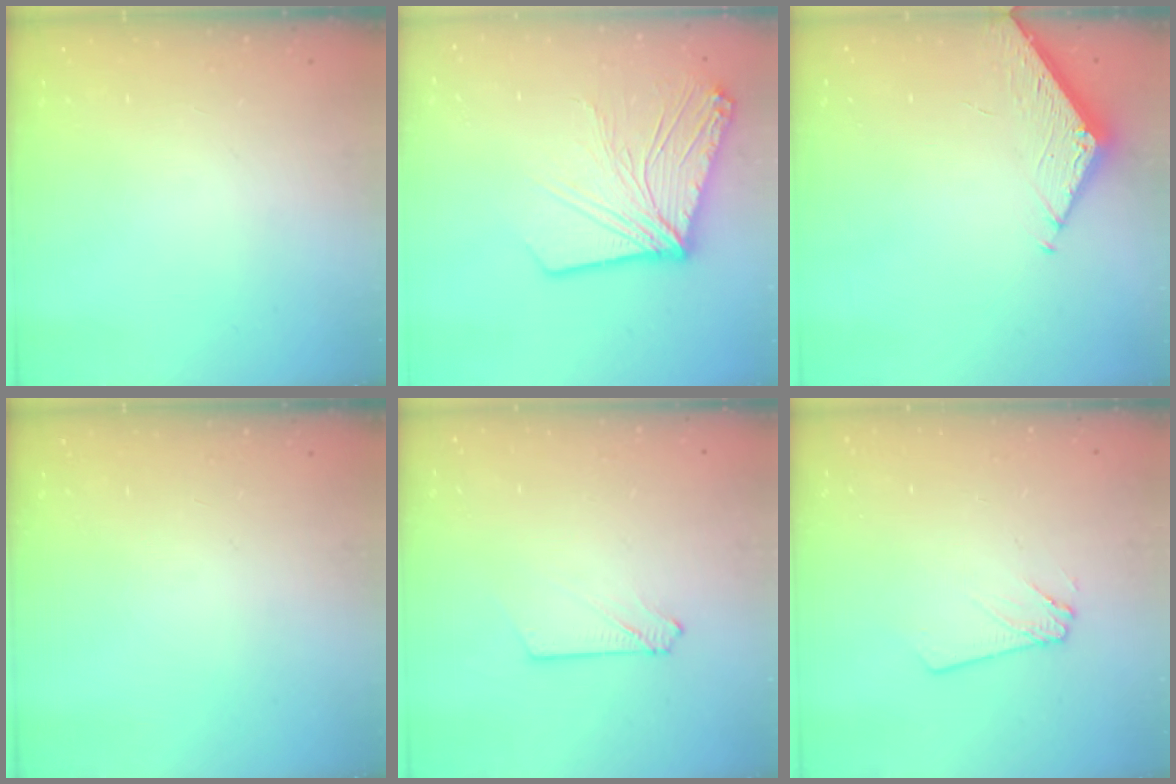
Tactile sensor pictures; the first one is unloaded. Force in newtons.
{"total": 17.4, "press": 17.2, "slide": 2.3}
{"total": 4.6, "press": 4.6, "slide": 0.5}
{"total": 0.0}
{"total": 3.0, "press": 3.0, "slide": 0.4}
{"total": 2.4, "press": 2.4, "slide": 0.2}